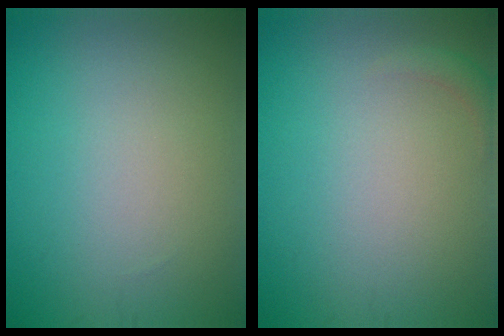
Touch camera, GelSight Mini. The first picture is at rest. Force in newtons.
{"total": 1.0, "press": 1.0, "slide": 0.2}